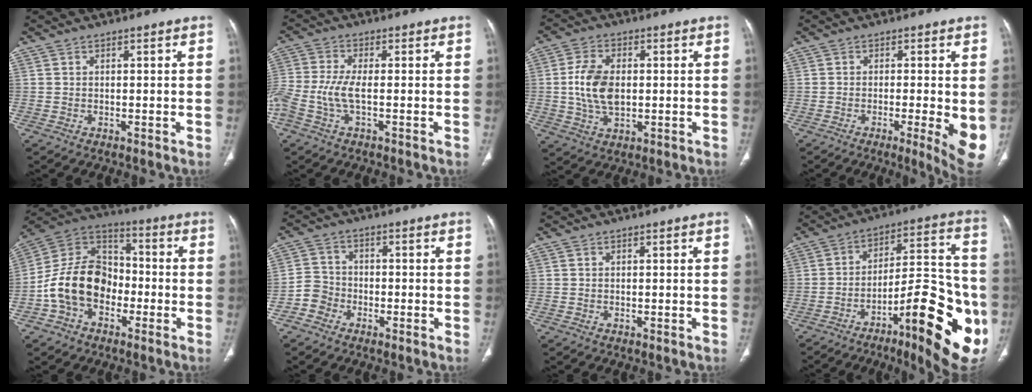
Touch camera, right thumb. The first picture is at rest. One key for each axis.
{"total": 7.1, "fx": -1.8, "fy": 2.4, "fz": 6.4, "tx": -0.172, "ty": 0.010, "tz": -0.041}
{"total": 9.3, "fx": 0.2, "fy": 5.7, "fz": 7.3, "tx": -0.139, "ty": 0.001, "tz": 0.006}
{"total": 7.6, "fx": -1.5, "fy": 1.4, "fz": 7.3, "tx": -0.102, "ty": -0.018, "tz": -0.023}
{"total": 15.6, "fx": -4.0, "fy": 11.6, "fz": 9.5, "tx": -0.151, "ty": 0.054, "tz": -0.083}
{"total": 4.2, "fx": -2.2, "fy": 3.5, "fz": 0.4, "tx": 0.010, "ty": 0.017, "tz": -0.056}
{"total": 0.0}
{"total": 24.5, "fx": -8.6, "fy": 7.1, "fz": 21.8, "tx": -0.255, "ty": 0.043, "tz": -0.115}